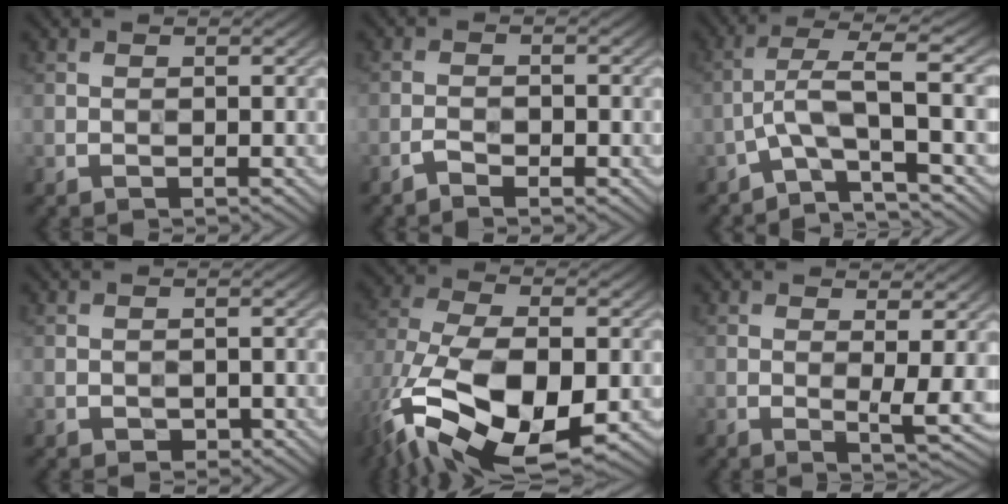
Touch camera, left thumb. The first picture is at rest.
{"total": 1.9, "force": [-1.5, 0.5, 1.1], "torque": [-0.023, 0.005, -0.033]}
{"total": 6.7, "force": [-2.4, 1.0, 6.1], "torque": [-0.109, 0.023, -0.066]}
{"total": 1.2, "force": [-0.6, 0.8, 0.6], "torque": [-0.013, -0.001, -0.010]}
{"total": 16.4, "force": [-6.3, 8.4, 12.5], "torque": [-0.268, -0.020, -0.102]}
{"total": 3.1, "force": [0.9, 0.2, 2.9], "torque": [-0.057, -0.006, 0.018]}